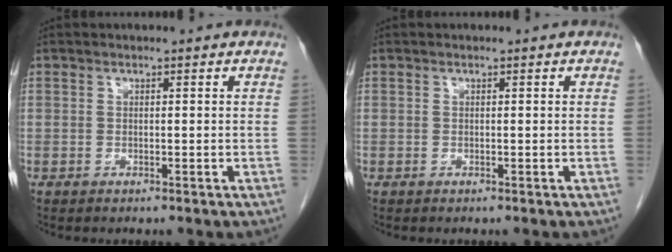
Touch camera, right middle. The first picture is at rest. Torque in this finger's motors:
{"motor_torque": [0.00, 0.00, 0.03, 0.00]}